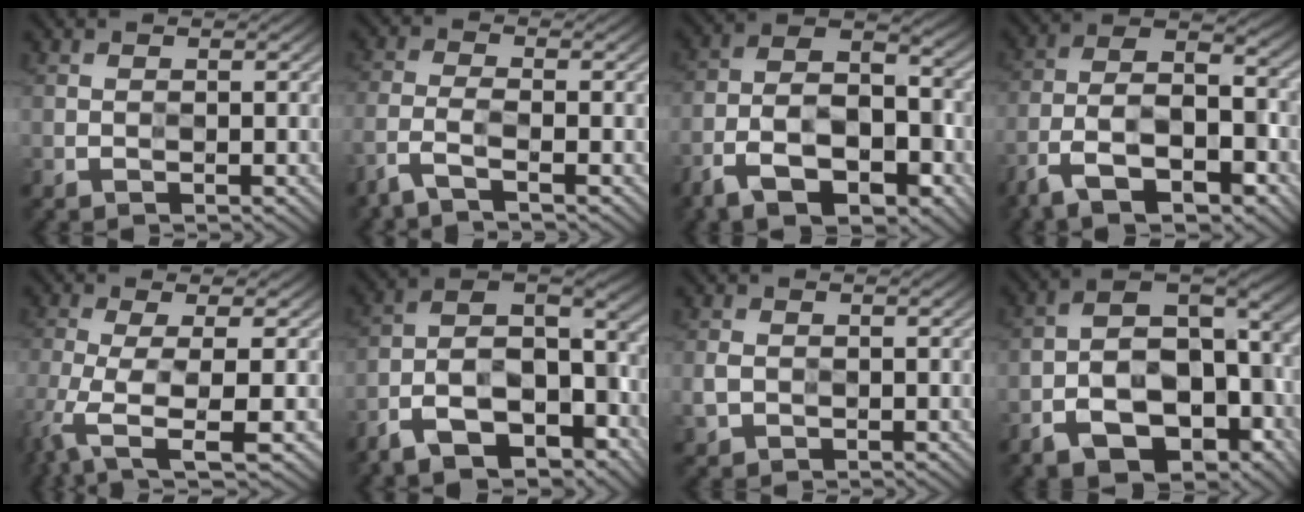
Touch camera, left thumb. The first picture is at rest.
{"total": 3.9, "force": [-2.7, 0.7, 2.7], "torque": [-0.064, -0.003, -0.070]}
{"total": 12.1, "force": [-6.7, 6.2, 8.0], "torque": [-0.159, -0.019, -0.128]}
{"total": 12.0, "force": [-7.1, 5.6, 8.0], "torque": [-0.162, -0.014, -0.142]}
{"total": 7.5, "force": [-2.4, 1.7, 6.8], "torque": [-0.142, -0.003, -0.055]}
{"total": 14.6, "force": [-9.4, 6.7, 9.0], "torque": [-0.184, -0.029, -0.157]}
{"total": 1.9, "force": [-0.4, 1.5, 1.1], "torque": [-0.030, -0.006, -0.008]}
{"total": 16.0, "force": [-7.0, 9.2, 11.1], "torque": [-0.193, -0.029, -0.108]}